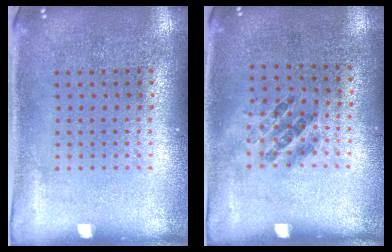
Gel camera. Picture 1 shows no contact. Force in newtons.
{"total": 1.1, "press": 0.6, "slide": 0.9}